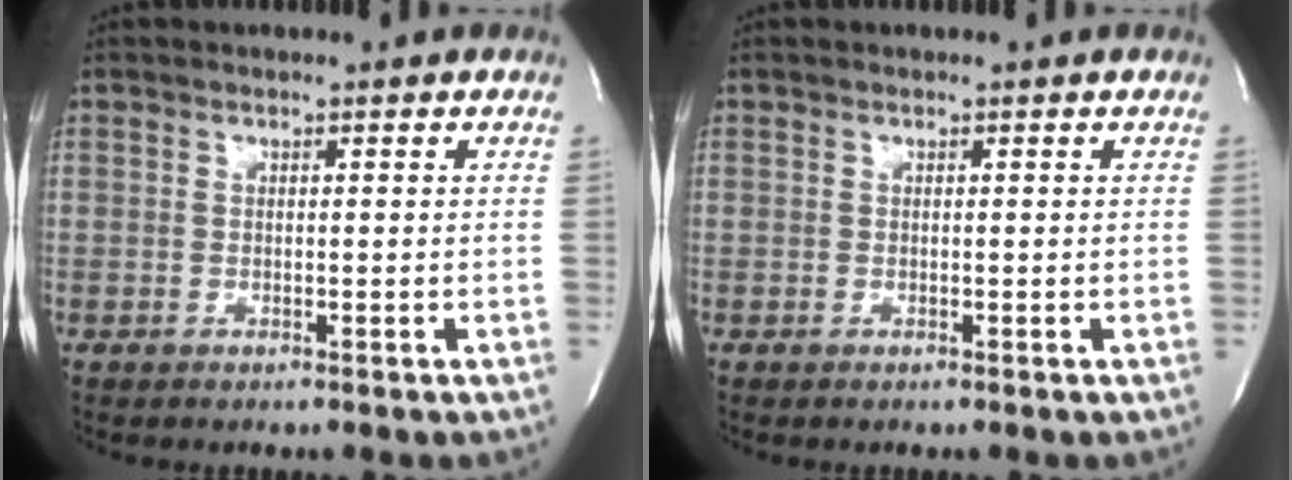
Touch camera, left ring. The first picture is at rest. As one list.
[{"total": 0.0}]